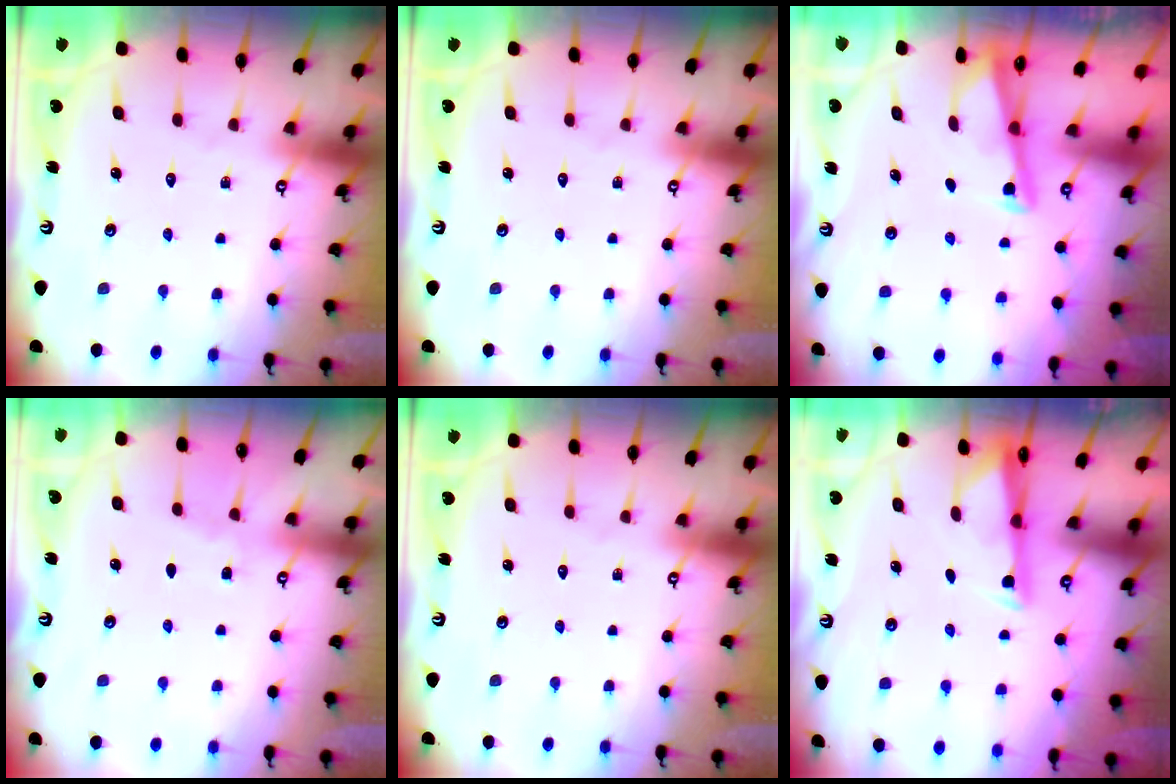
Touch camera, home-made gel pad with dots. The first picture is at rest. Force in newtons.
{"total": 0.0}
{"total": 2.7, "press": 2.7, "slide": 0.3}
{"total": 3.0, "press": 3.0, "slide": 0.4}
{"total": 0.0}
{"total": 3.1, "press": 3.1, "slide": 0.4}